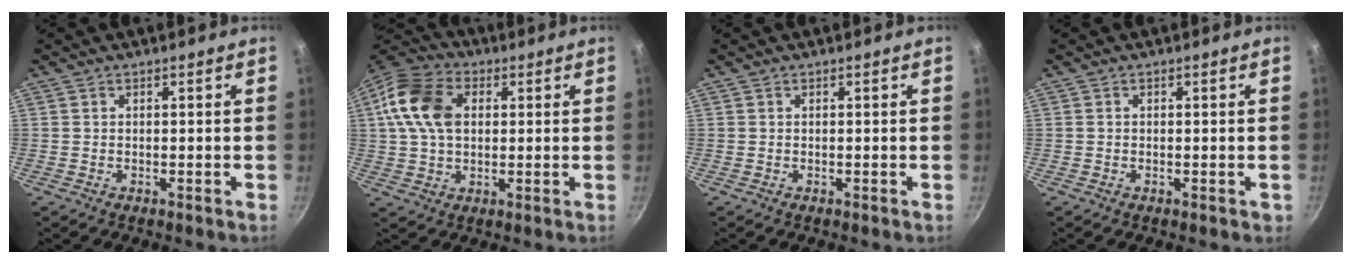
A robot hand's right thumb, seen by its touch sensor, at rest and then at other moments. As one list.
[{"total": 13.4, "force": [2.7, 9.3, 9.3], "torque": [-0.158, 0.011, 0.034]}, {"total": 0.0}, {"total": 0.6, "force": [-0.1, 0.5, 0.3], "torque": [0.000, 0.002, -0.001]}]